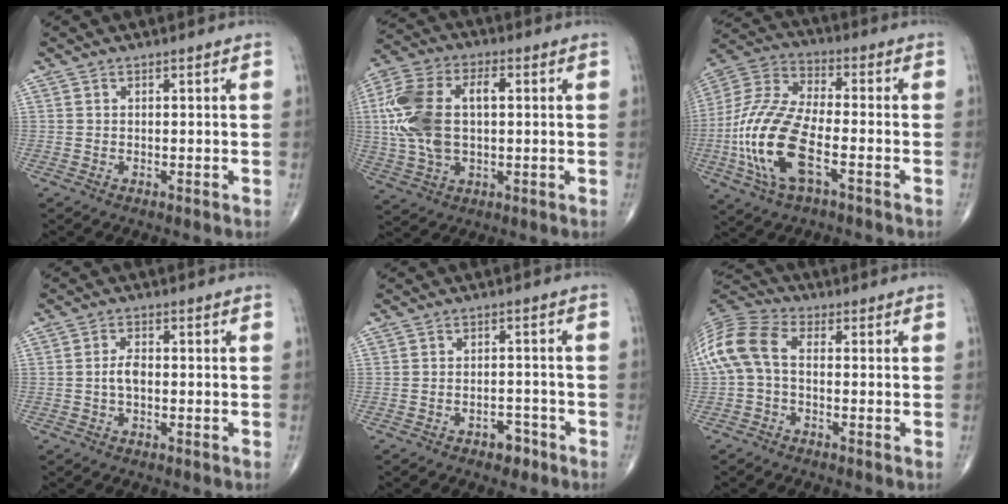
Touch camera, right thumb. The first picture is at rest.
{"total": 16.6, "force": [1.5, 9.3, 13.6], "torque": [-0.297, 0.021, 0.028]}
{"total": 18.0, "force": [-5.3, 7.5, 15.4], "torque": [-0.341, 0.023, -0.099]}
{"total": 2.8, "force": [-0.4, 1.4, 2.4], "torque": [-0.047, 0.008, -0.010]}
{"total": 3.3, "force": [-2.2, 1.9, 1.5], "torque": [-0.010, 0.020, -0.028]}
{"total": 10.9, "force": [-0.3, 6.5, 8.8], "torque": [-0.195, 0.030, -0.018]}